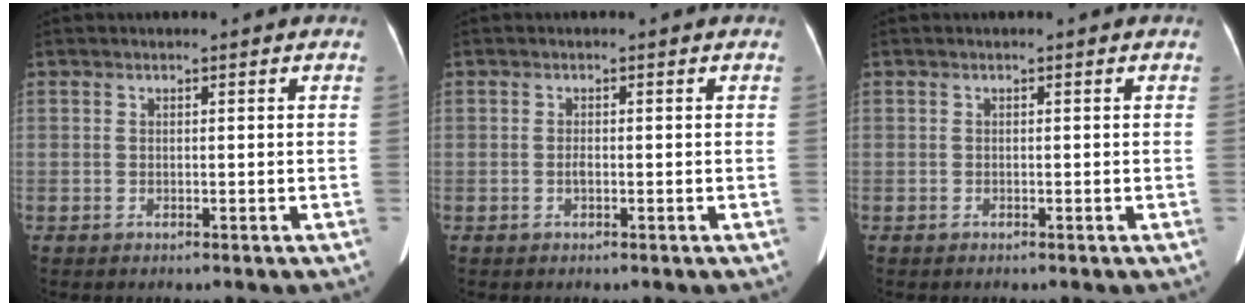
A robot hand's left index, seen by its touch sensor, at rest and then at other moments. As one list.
[{"total": 0.7, "force": [-0.3, 0.1, 0.6], "torque": [-0.015, -0.001, -0.006]}, {"total": 0.0}]